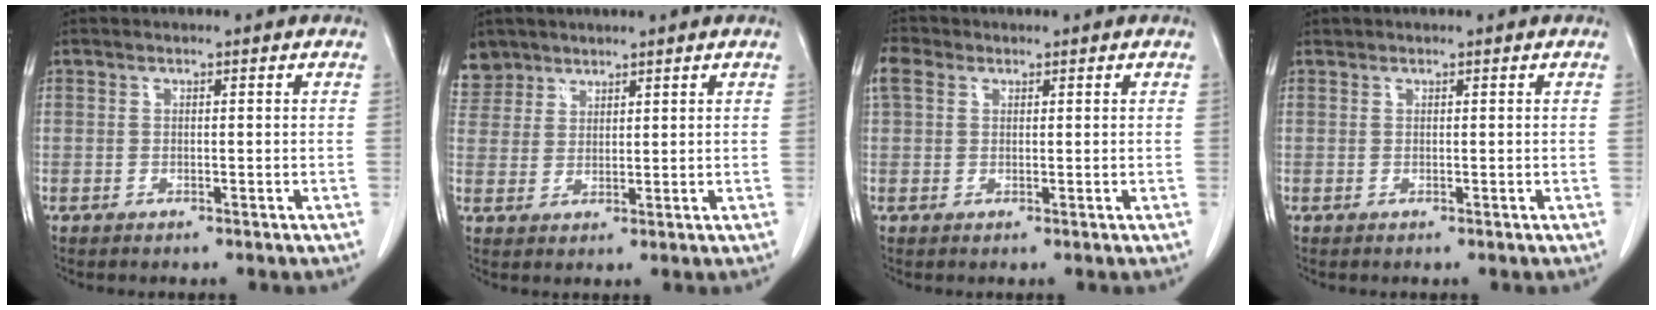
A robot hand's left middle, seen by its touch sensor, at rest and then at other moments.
{"total": 5.2, "force": [4.2, 3.0, -0.3], "torque": [0.013, 0.006, 0.084]}
{"total": 3.1, "force": [1.5, 2.2, 1.5], "torque": [-0.043, 0.020, 0.032]}
{"total": 0.0}